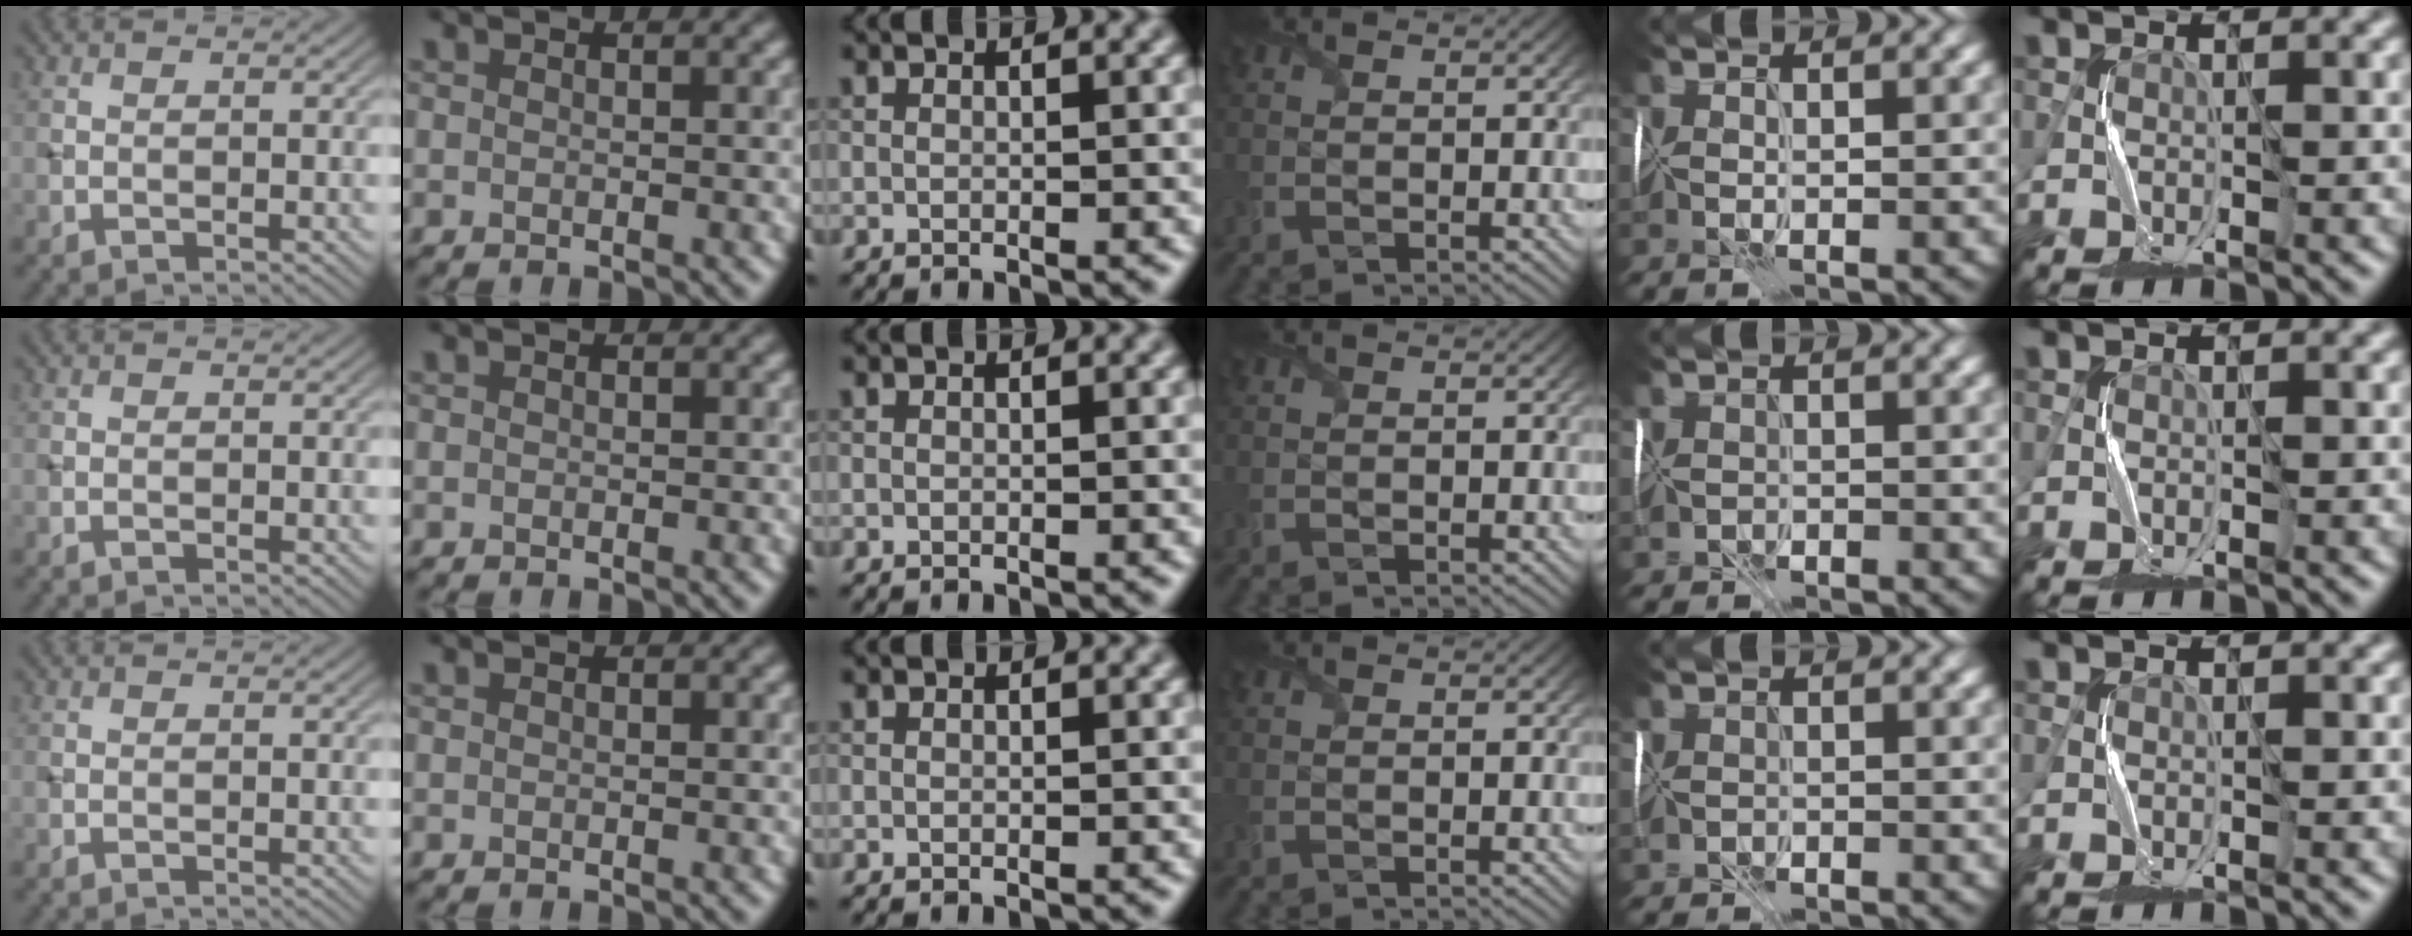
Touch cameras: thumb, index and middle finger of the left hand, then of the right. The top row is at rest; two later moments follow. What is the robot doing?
{"motion": "fold", "object": "tissue"}